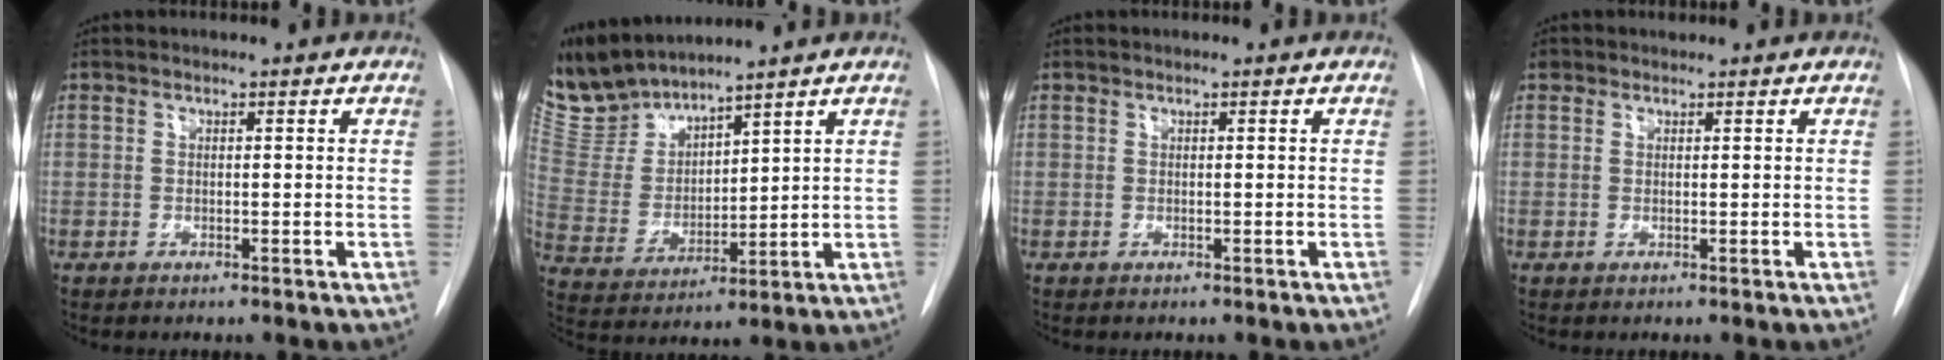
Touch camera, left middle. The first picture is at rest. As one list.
[{"total": 10.7, "force": [10.3, 1.4, 2.6], "torque": [-0.076, 0.004, 0.225]}, {"total": 0.0}, {"total": 0.7, "force": [0.5, 0.5, 0.0], "torque": [-0.002, 0.007, 0.007]}]